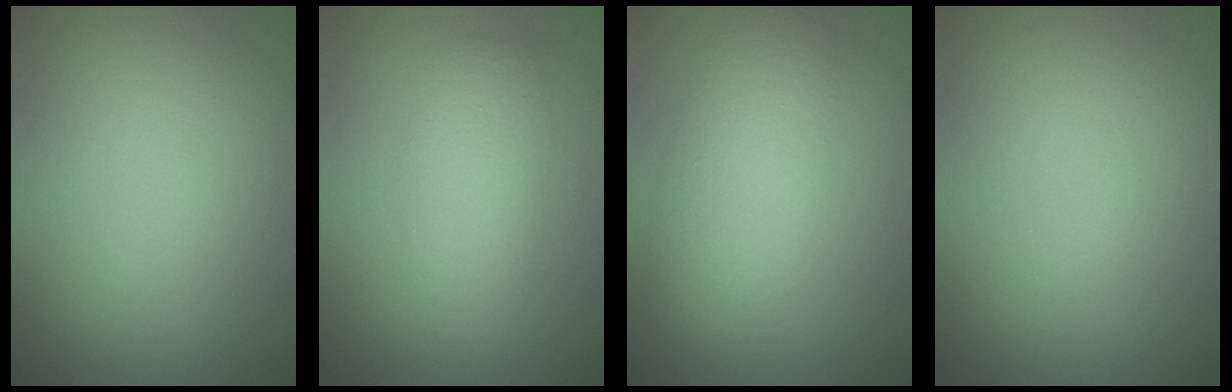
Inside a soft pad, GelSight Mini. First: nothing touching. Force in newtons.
{"total": 2.3, "press": 2.3, "slide": 0.2}
{"total": 5.1, "press": 5.1, "slide": 0.1}
{"total": 0.0}